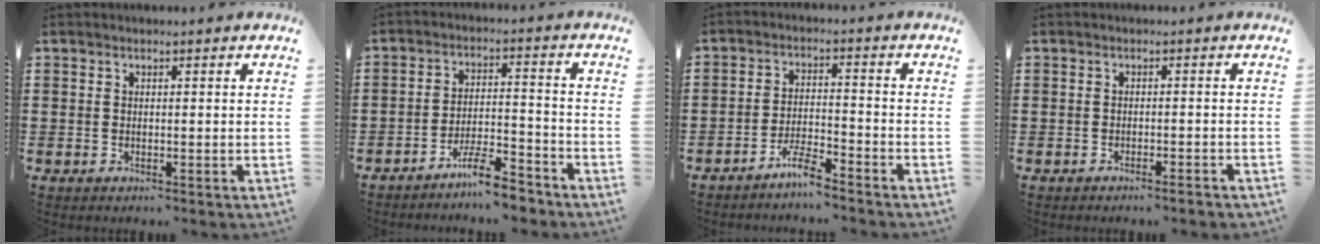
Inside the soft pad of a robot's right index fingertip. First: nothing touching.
{"total": 6.9, "force": [-5.9, 1.1, 3.4], "torque": [-0.061, 0.008, -0.110]}
{"total": 4.5, "force": [-4.1, 0.3, 1.9], "torque": [-0.049, 0.003, -0.083]}
{"total": 1.2, "force": [-1.1, -0.1, 0.6], "torque": [-0.011, -0.001, -0.021]}